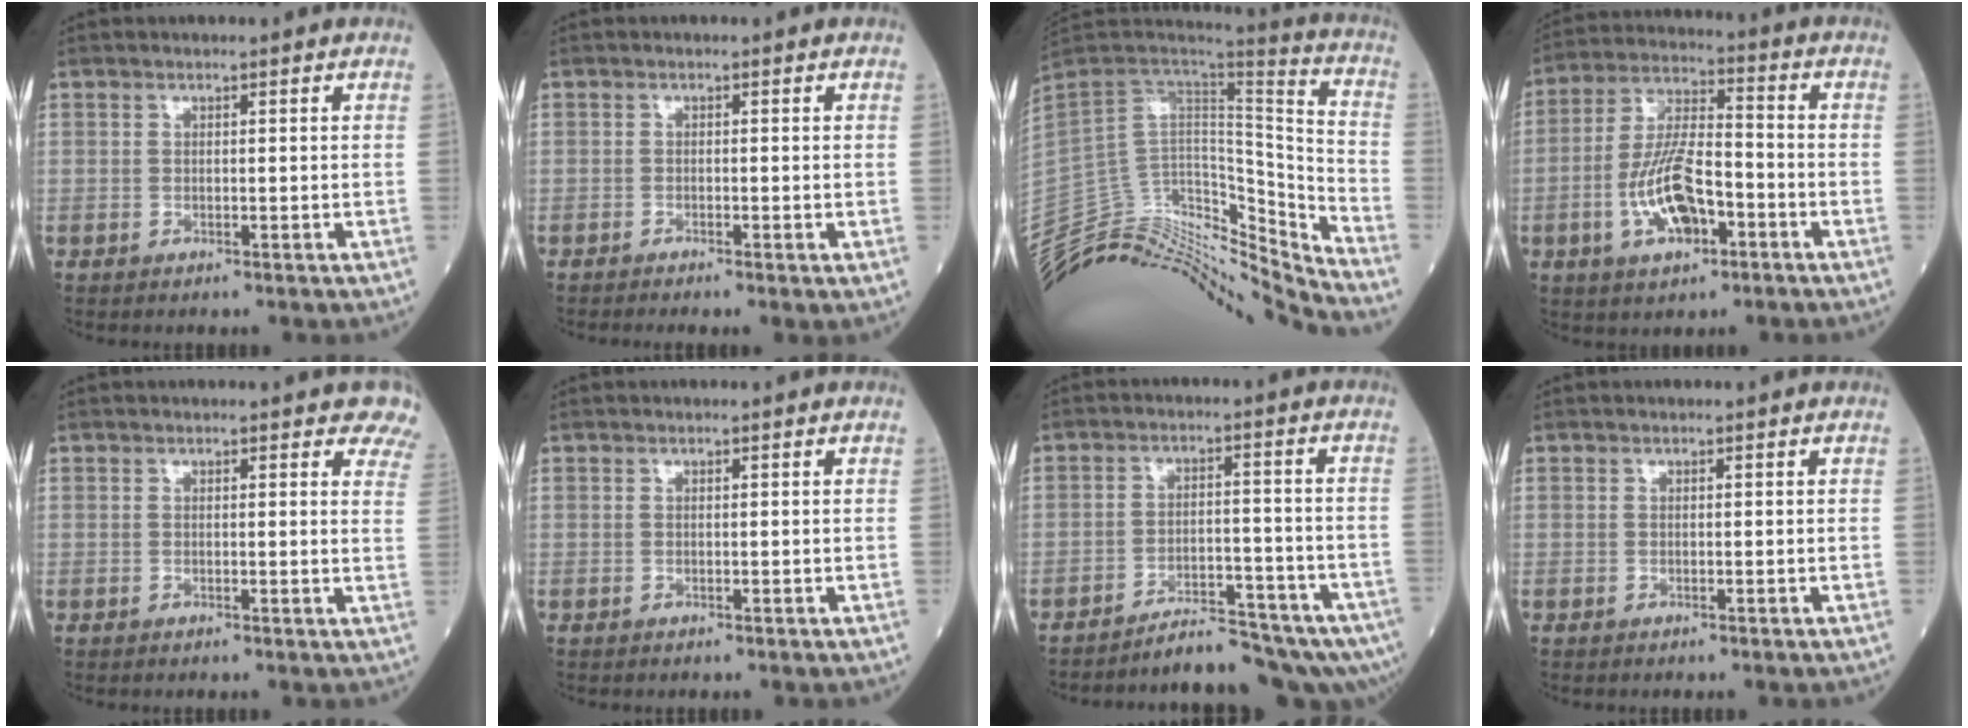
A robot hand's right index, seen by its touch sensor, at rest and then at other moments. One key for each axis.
{"total": 1.1, "fx": -0.8, "fy": 0.1, "fz": 0.8, "tx": -0.018, "ty": -0.002, "tz": -0.016}
{"total": 27.4, "fx": -25.9, "fy": 5.2, "fz": 7.2, "tx": -0.147, "ty": 0.030, "tz": -0.403}
{"total": 11.3, "fx": -3.9, "fy": 4.3, "fz": 9.8, "tx": -0.199, "ty": 0.009, "tz": -0.071}
{"total": 5.5, "fx": 4.8, "fy": 1.5, "fz": 2.3, "tx": -0.008, "ty": -0.012, "tz": 0.029}
{"total": 0.0}
{"total": 8.8, "fx": -8.1, "fy": 1.3, "fz": 3.2, "tx": -0.026, "ty": 0.025, "tz": -0.119}
{"total": 0.0}